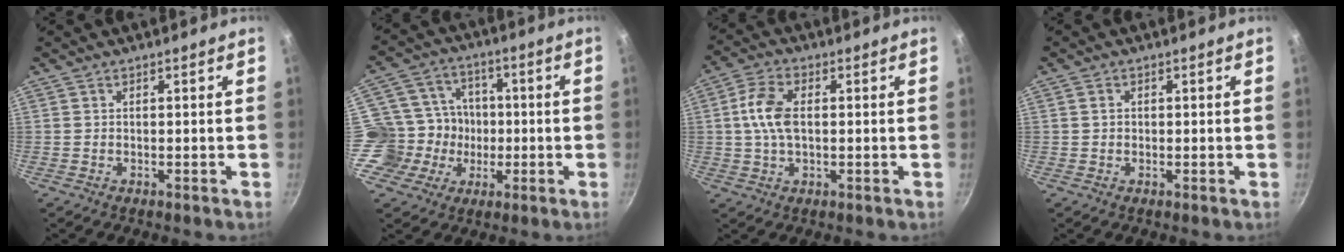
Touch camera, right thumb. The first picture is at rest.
{"total": 12.6, "force": [-2.0, 11.6, 4.4], "torque": [-0.043, 0.031, -0.043]}
{"total": 7.9, "force": [0.7, 4.6, 6.4], "torque": [-0.122, 0.016, 0.007]}
{"total": 1.5, "force": [0.2, 1.2, 0.7], "torque": [-0.009, 0.006, 0.004]}